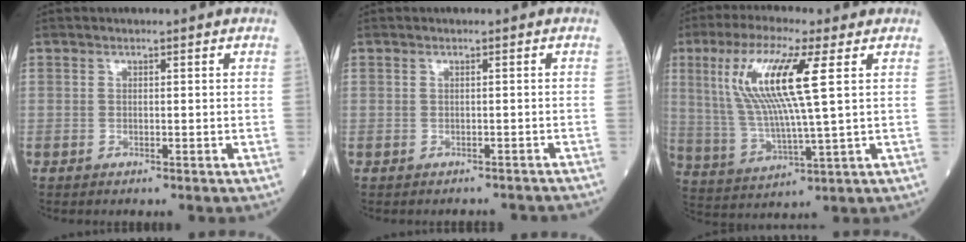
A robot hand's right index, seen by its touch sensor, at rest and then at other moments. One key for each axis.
{"total": 3.1, "fx": -2.9, "fy": 0.8, "fz": 0.7, "tx": -0.004, "ty": -0.002, "tz": -0.028}
{"total": 13.8, "fx": 4.2, "fy": 0.6, "fz": 13.1, "tx": -0.285, "ty": 0.005, "tz": 0.079}